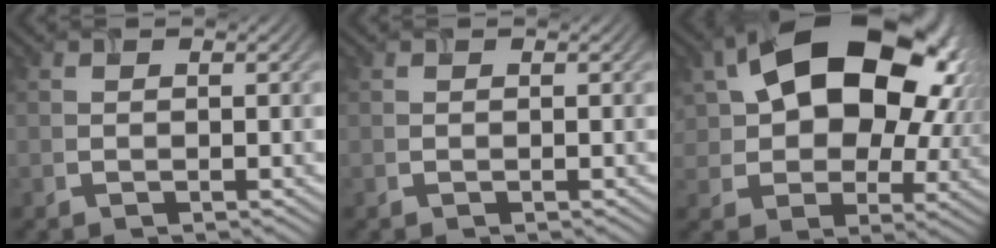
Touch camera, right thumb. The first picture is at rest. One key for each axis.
{"total": 0.0}
{"total": 19.8, "fx": 5.7, "fy": 13.1, "fz": 13.6, "tx": -0.215, "ty": 0.005, "tz": 0.112}